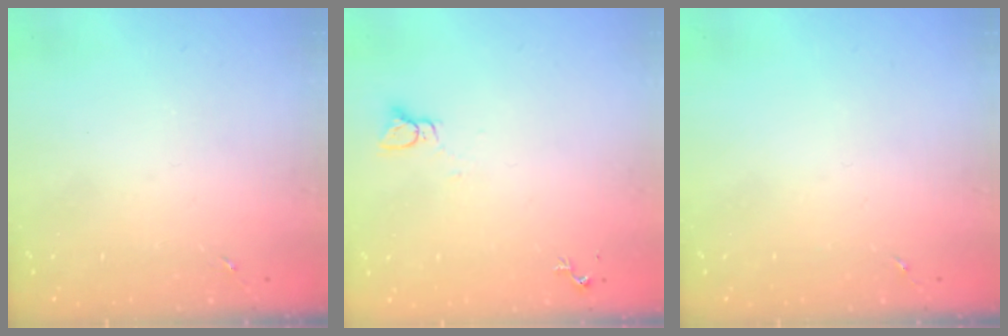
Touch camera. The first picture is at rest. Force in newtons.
{"total": 2.2, "press": 2.2, "slide": 0.1}
{"total": 0.0}